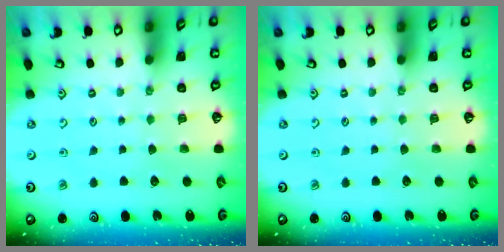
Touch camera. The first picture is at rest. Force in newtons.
{"total": 0.0}